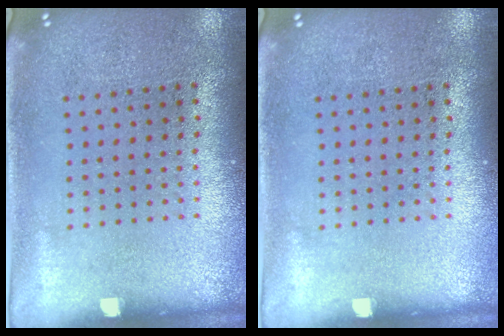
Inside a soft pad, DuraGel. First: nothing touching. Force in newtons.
{"total": 0.0}